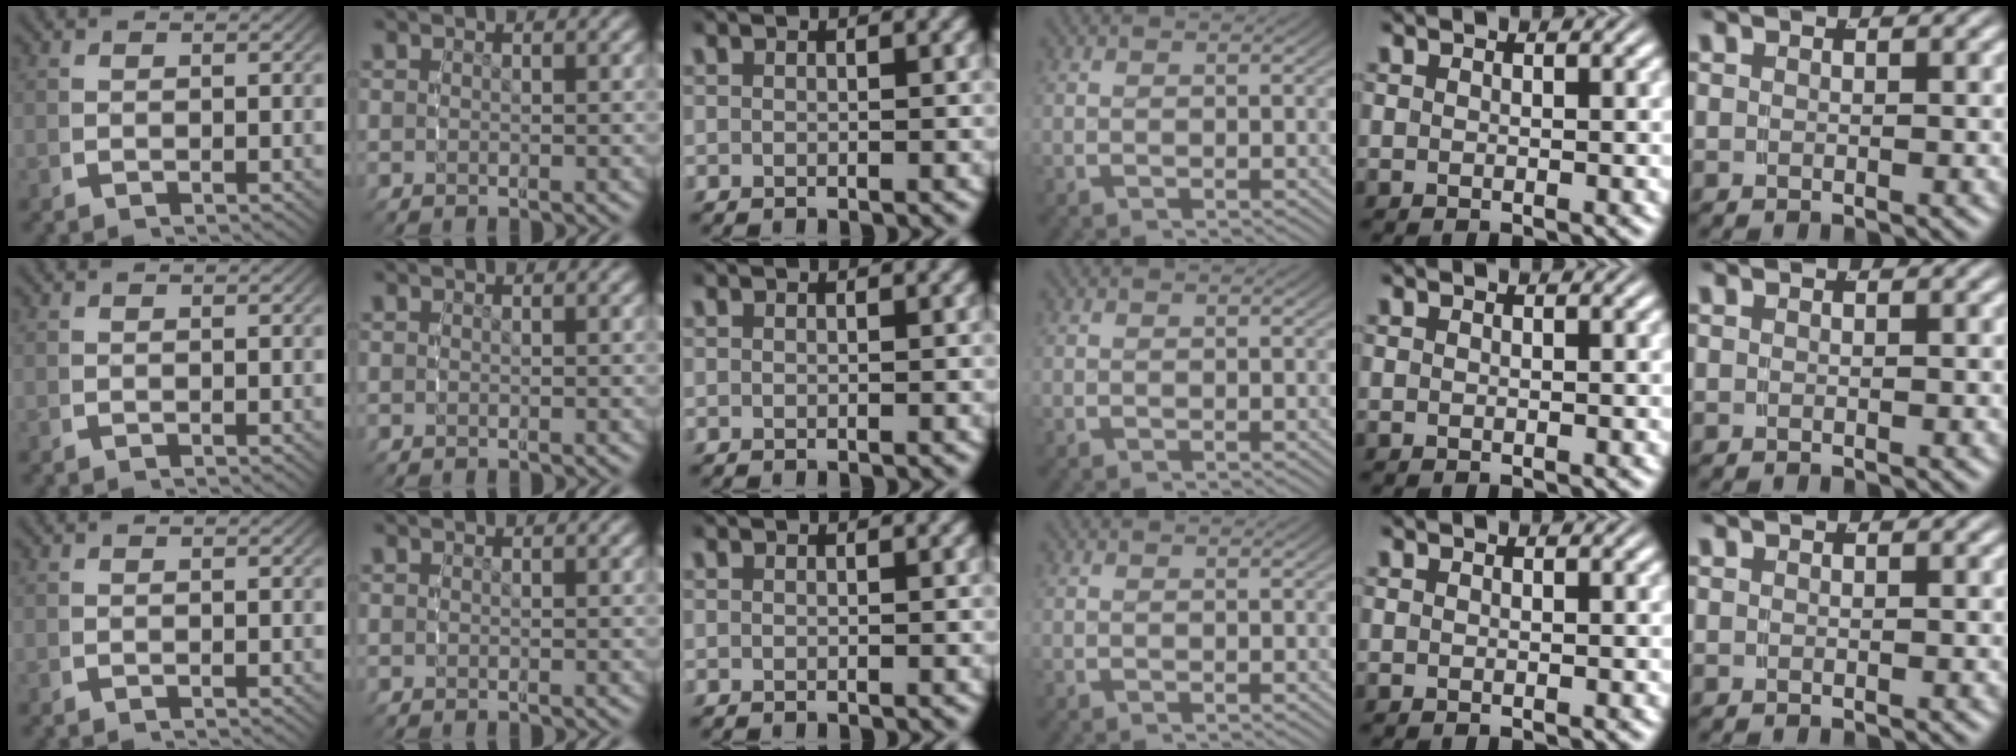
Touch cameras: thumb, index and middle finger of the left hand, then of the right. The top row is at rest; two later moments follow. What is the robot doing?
{"motion": "reach", "object": "coat"}